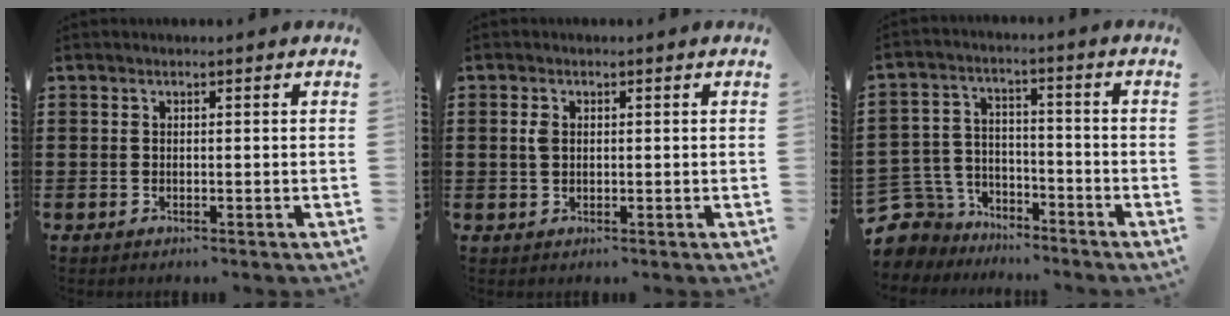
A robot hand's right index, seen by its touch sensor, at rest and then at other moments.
{"total": 1.8, "force": [0.4, 1.1, 1.4], "torque": [-0.031, 0.005, 0.006]}
{"total": 6.4, "force": [-5.4, 3.5, 0.6], "torque": [-0.050, 0.007, -0.113]}